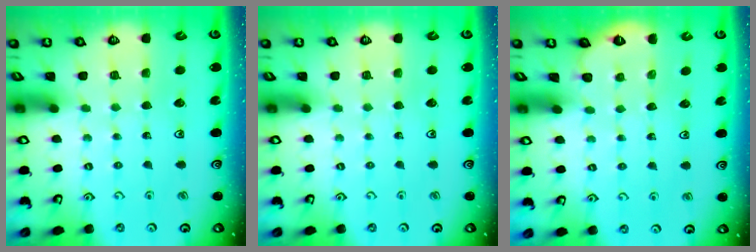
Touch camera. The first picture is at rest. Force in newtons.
{"total": 0.0}
{"total": 1.8, "press": 1.8, "slide": 0.2}